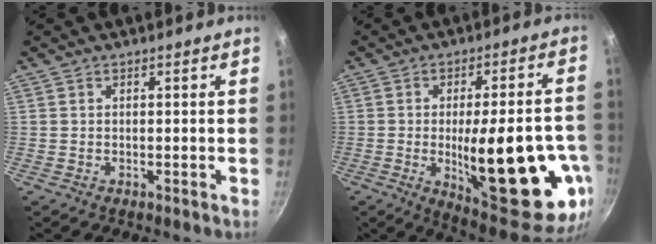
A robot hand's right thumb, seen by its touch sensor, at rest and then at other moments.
{"total": 25.8, "force": [-6.1, 8.6, 23.6], "torque": [-0.287, 0.003, -0.068]}